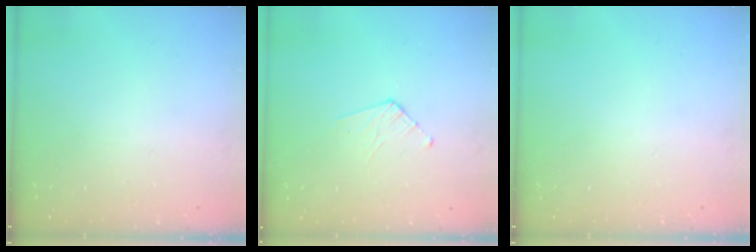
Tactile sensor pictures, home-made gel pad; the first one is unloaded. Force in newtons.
{"total": 3.5, "press": 3.5, "slide": 0.3}
{"total": 0.0}